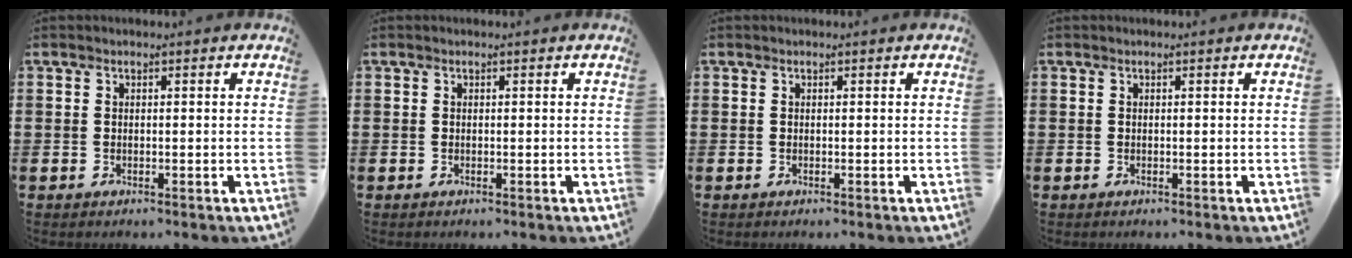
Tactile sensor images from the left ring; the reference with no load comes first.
{"total": 0.0}
{"total": 0.0}
{"total": 0.0}